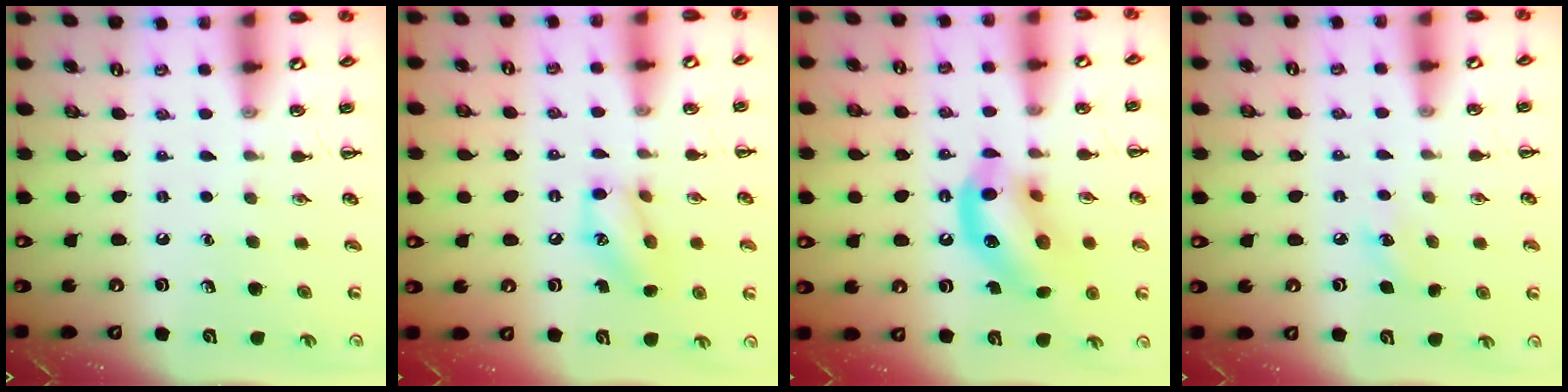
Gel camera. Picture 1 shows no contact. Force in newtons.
{"total": 11.6, "press": 11.4, "slide": 2.1}
{"total": 14.0, "press": 13.7, "slide": 3.1}
{"total": 6.4, "press": 6.1, "slide": 1.9}